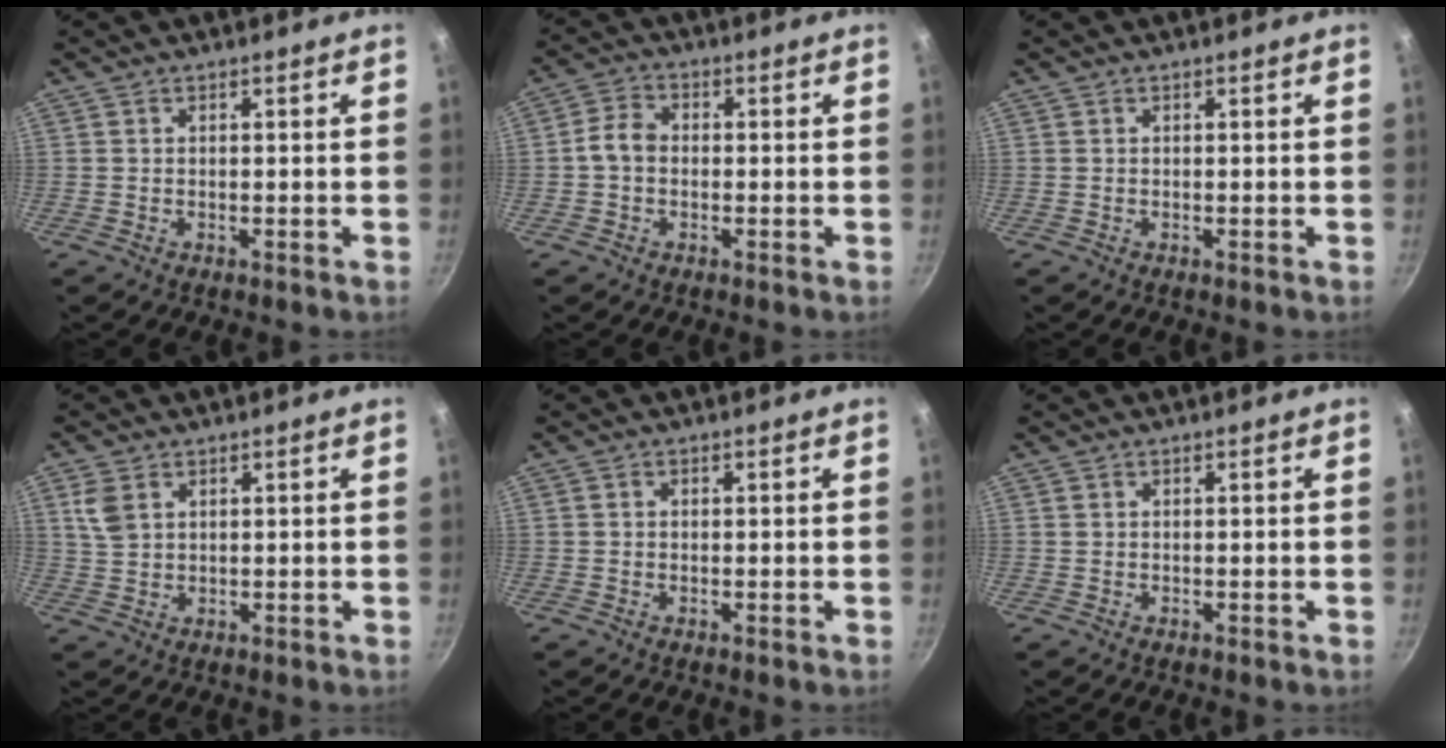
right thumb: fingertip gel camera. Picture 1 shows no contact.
{"total": 4.3, "force": [-0.5, 3.4, 2.7], "torque": [-0.044, 0.017, -0.021]}
{"total": 0.0}
{"total": 4.7, "force": [2.0, 3.2, 2.8], "torque": [-0.057, -0.002, 0.045]}
{"total": 0.6, "force": [0.0, 0.5, 0.2], "torque": [-0.003, 0.004, 0.001]}
{"total": 0.0}